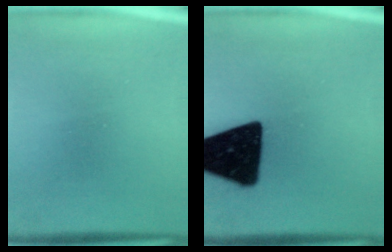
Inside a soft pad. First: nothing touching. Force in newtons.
{"total": 19.3}